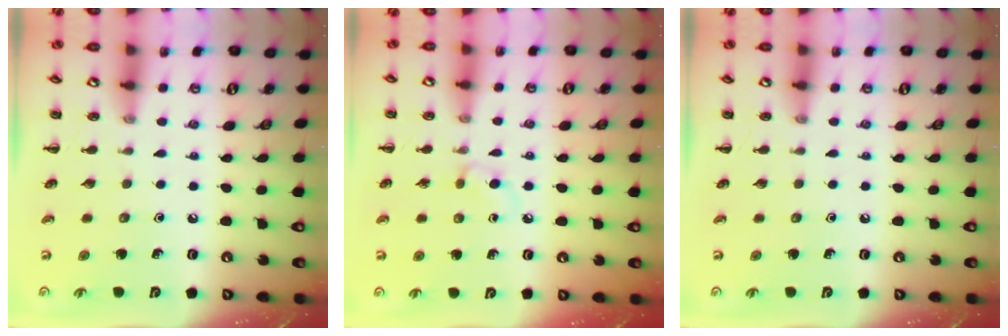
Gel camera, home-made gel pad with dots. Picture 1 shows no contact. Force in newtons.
{"total": 2.4, "press": 2.1, "slide": 1.1}
{"total": 0.0}